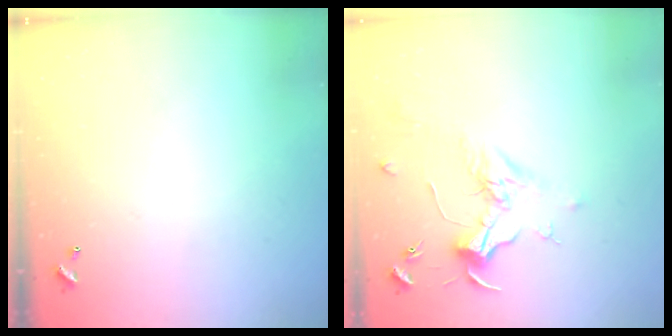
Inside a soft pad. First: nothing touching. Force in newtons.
{"total": 1.8, "press": 1.7, "slide": 0.6}